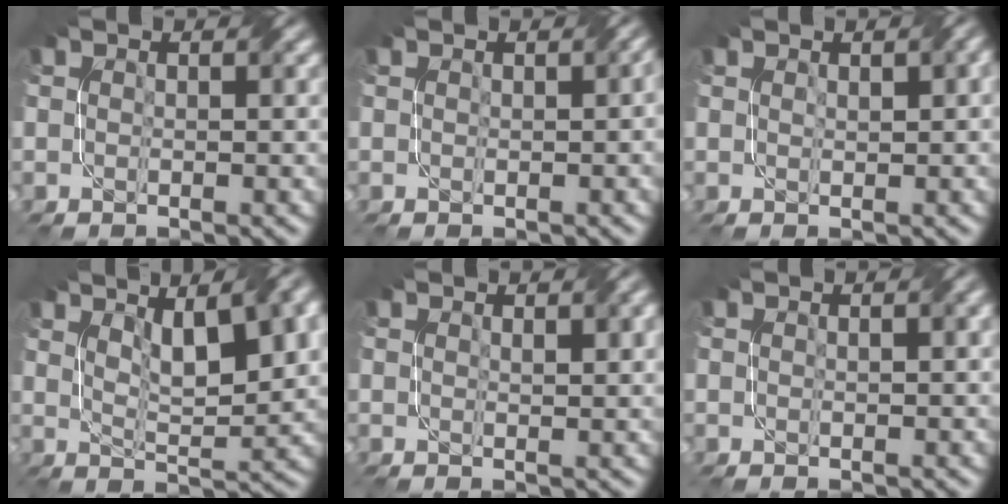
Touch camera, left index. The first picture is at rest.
{"total": 0.7, "force": [-0.5, 0.0, 0.5], "torque": [0.000, 0.005, -0.006]}
{"total": 1.4, "force": [0.7, 0.3, 1.2], "torque": [-0.016, 0.000, 0.014]}
{"total": 8.5, "force": [3.6, 2.8, 7.1], "torque": [-0.101, 0.011, 0.058]}
{"total": 2.1, "force": [1.1, 0.5, 1.7], "torque": [-0.017, 0.001, 0.020]}
{"total": 1.0, "force": [0.4, 0.1, 0.9], "torque": [-0.014, 0.001, 0.006]}